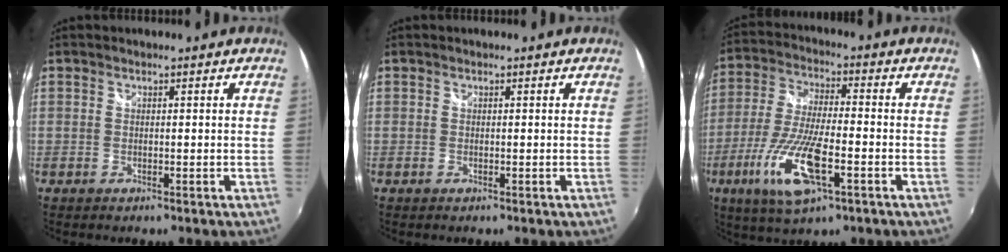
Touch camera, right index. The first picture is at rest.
{"total": 0.0}
{"total": 14.4, "force": [-5.9, 3.9, 12.6], "torque": [-0.269, -0.020, -0.112]}